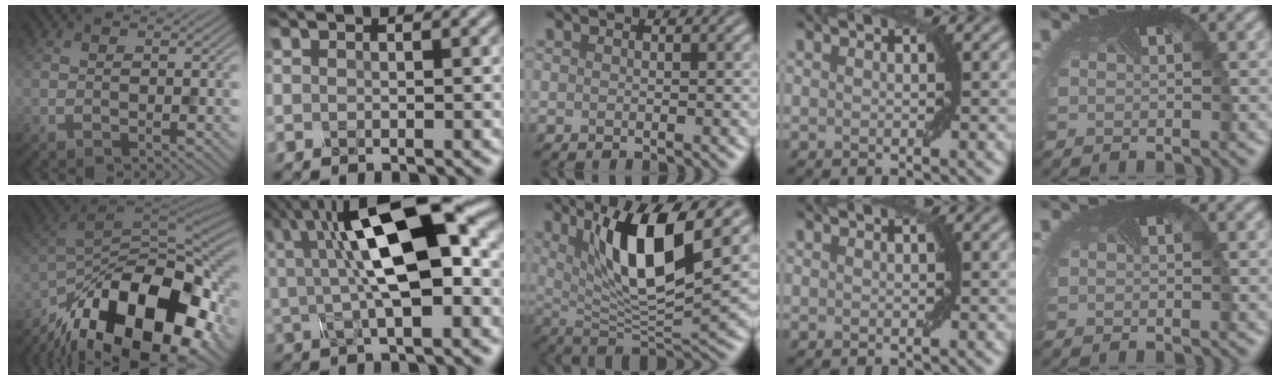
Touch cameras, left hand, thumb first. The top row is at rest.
{"thumb": {"total": 20.1, "force": [-11.9, 8.6, 13.7], "torque": [-0.255, -0.034, -0.190]}, "index": {"total": 12.3, "force": [2.4, 4.1, 11.4], "torque": [-0.181, 0.019, 0.031]}, "middle": {"total": 10.0, "force": [3.3, 2.8, 9.0], "torque": [-0.145, -0.015, 0.062]}}